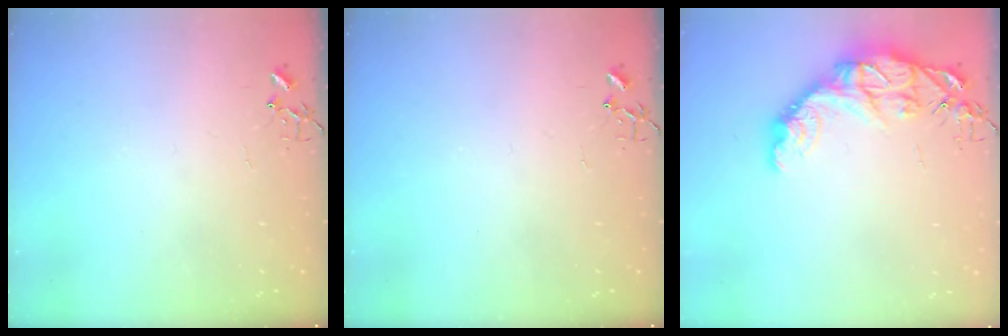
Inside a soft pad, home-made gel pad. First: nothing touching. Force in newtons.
{"total": 0.0}
{"total": 14.1, "press": 14.1, "slide": 1.0}